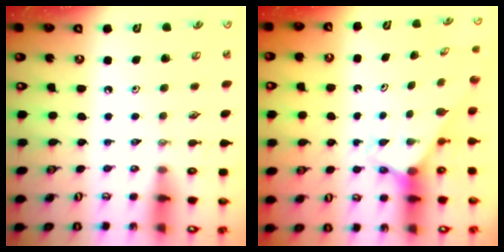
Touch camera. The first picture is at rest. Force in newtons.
{"total": 2.4, "press": 2.4, "slide": 0.1}